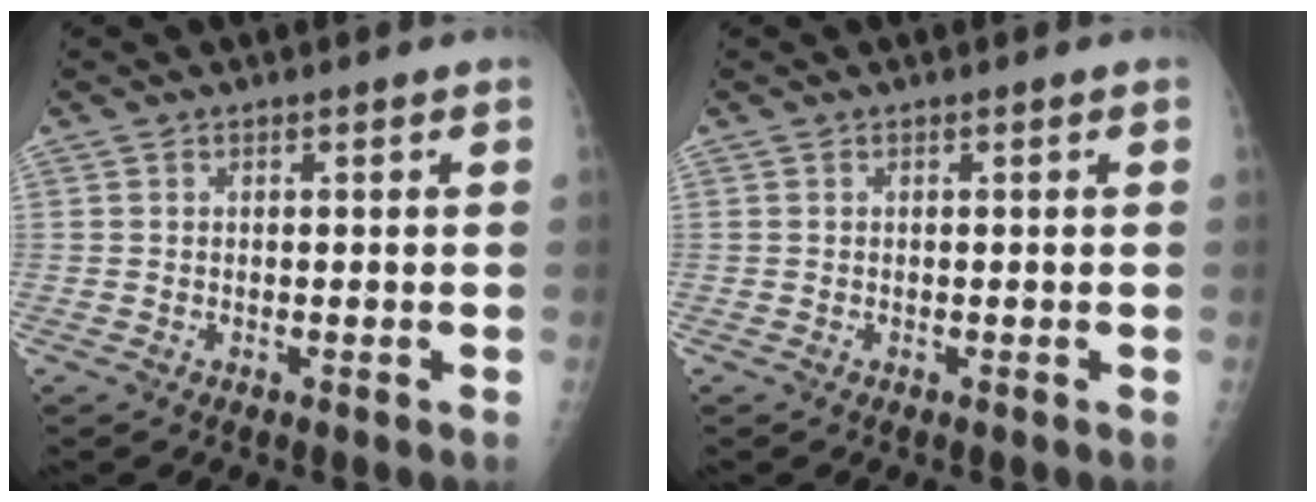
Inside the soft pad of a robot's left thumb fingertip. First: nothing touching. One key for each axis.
{"total": 0.0}